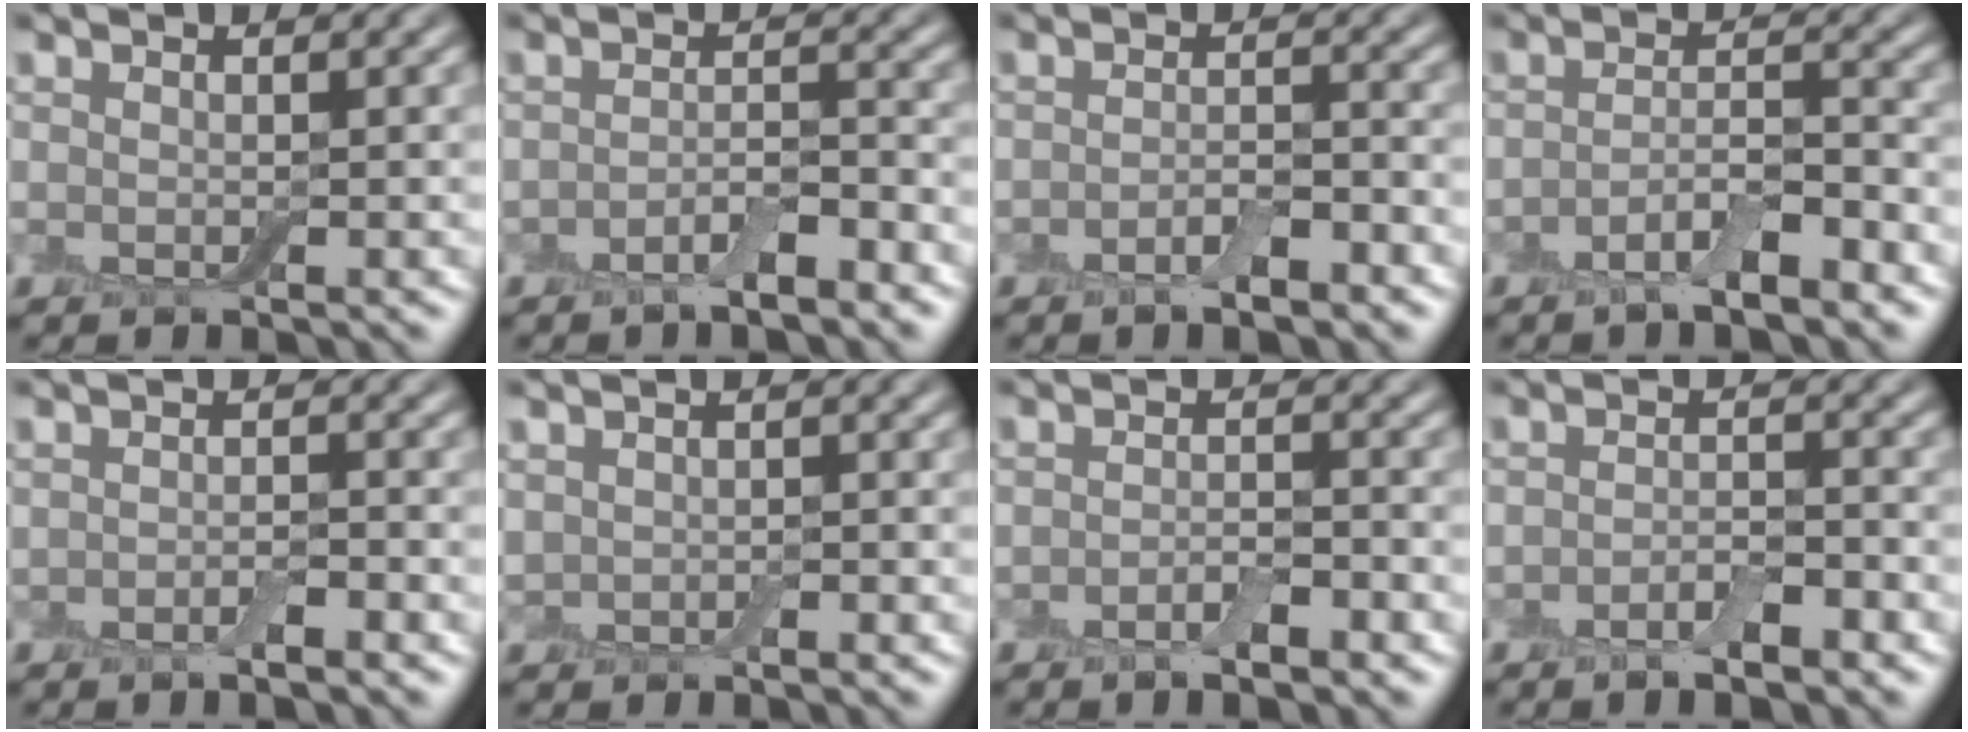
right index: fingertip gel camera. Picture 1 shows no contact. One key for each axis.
{"total": 2.6, "fx": -1.7, "fy": 0.7, "fz": 1.8, "tx": -0.031, "ty": 0.004, "tz": -0.033}
{"total": 2.6, "fx": -1.5, "fy": 0.9, "fz": 2.0, "tx": -0.034, "ty": 0.000, "tz": -0.025}
{"total": 3.6, "fx": -2.2, "fy": 0.9, "fz": 2.7, "tx": -0.049, "ty": 0.007, "tz": -0.045}
{"total": 1.5, "fx": -0.8, "fy": 0.4, "fz": 1.2, "tx": -0.020, "ty": -0.004, "tz": -0.013}
{"total": 1.5, "fx": 0.1, "fy": 1.2, "fz": 0.9, "tx": -0.016, "ty": -0.002, "tz": 0.000}
{"total": 2.3, "fx": -1.3, "fy": 0.7, "fz": 1.8, "tx": -0.031, "ty": -0.002, "tz": -0.022}
{"total": 2.6, "fx": -1.5, "fy": 0.8, "fz": 1.9, "tx": -0.033, "ty": 0.000, "tz": -0.026}